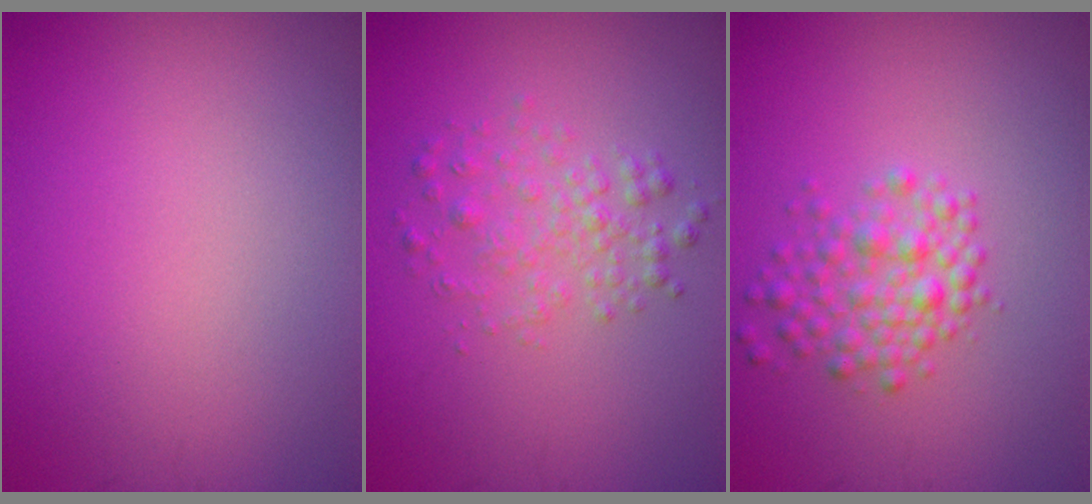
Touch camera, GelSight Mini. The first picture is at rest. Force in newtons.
{"total": 2.5, "press": 2.5, "slide": 0.0}
{"total": 3.1, "press": 3.1, "slide": 0.1}